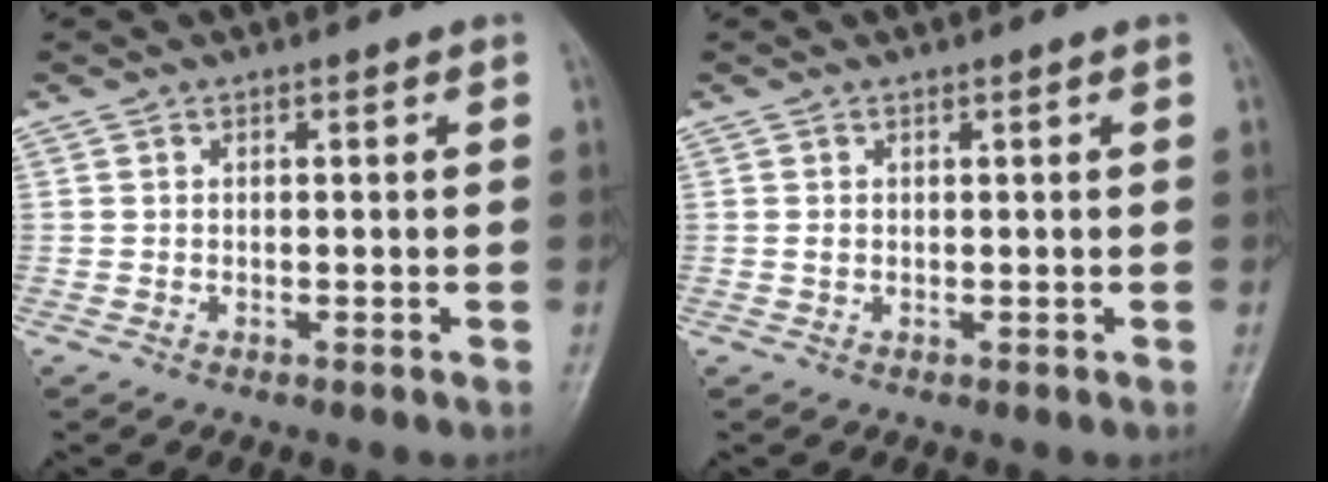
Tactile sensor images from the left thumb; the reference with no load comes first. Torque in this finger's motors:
{"motor_torque": [0.34, 0.16, 0.28, -0.04, 0.01]}